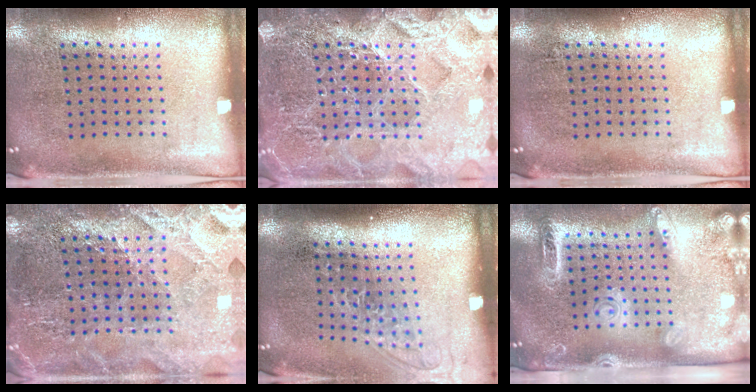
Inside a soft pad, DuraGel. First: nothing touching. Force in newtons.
{"total": 6.4, "press": 6.3, "slide": 0.9}
{"total": 0.0}
{"total": 2.8, "press": 2.7, "slide": 0.3}
{"total": 1.3, "press": 1.0, "slide": 0.7}
{"total": 2.5, "press": 2.0, "slide": 1.5}